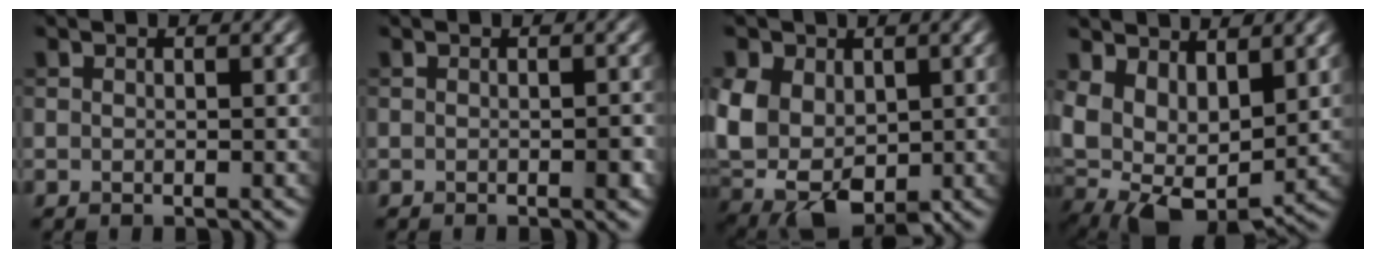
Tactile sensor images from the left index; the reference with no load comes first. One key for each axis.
{"total": 1.0, "fx": -0.3, "fy": 0.5, "fz": 0.8, "tx": -0.013, "ty": -0.004, "tz": -0.003}
{"total": 8.7, "fx": 0.4, "fy": 5.9, "fz": 6.4, "tx": -0.136, "ty": -0.007, "tz": 0.002}
{"total": 9.8, "fx": 0.7, "fy": 6.0, "fz": 7.7, "tx": -0.142, "ty": -0.021, "tz": 0.034}